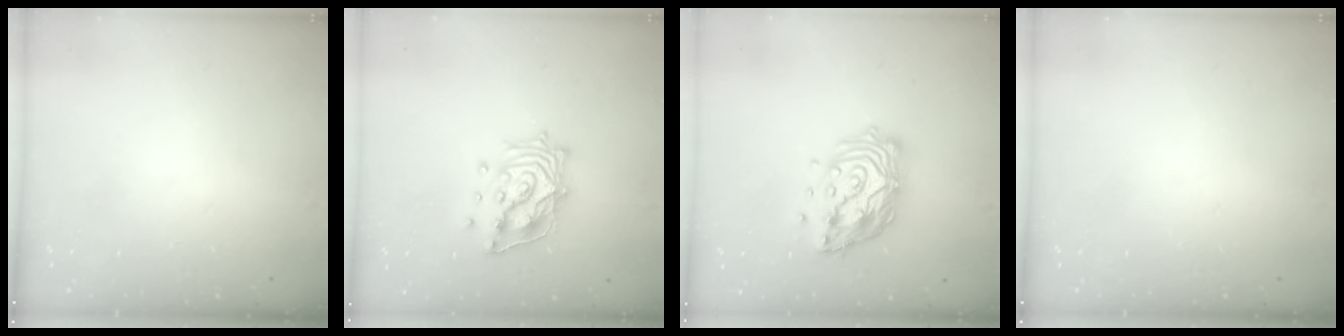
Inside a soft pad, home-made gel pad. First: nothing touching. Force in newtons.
{"total": 12.7, "press": 12.6, "slide": 1.3}
{"total": 14.9, "press": 14.9, "slide": 1.3}
{"total": 0.0}